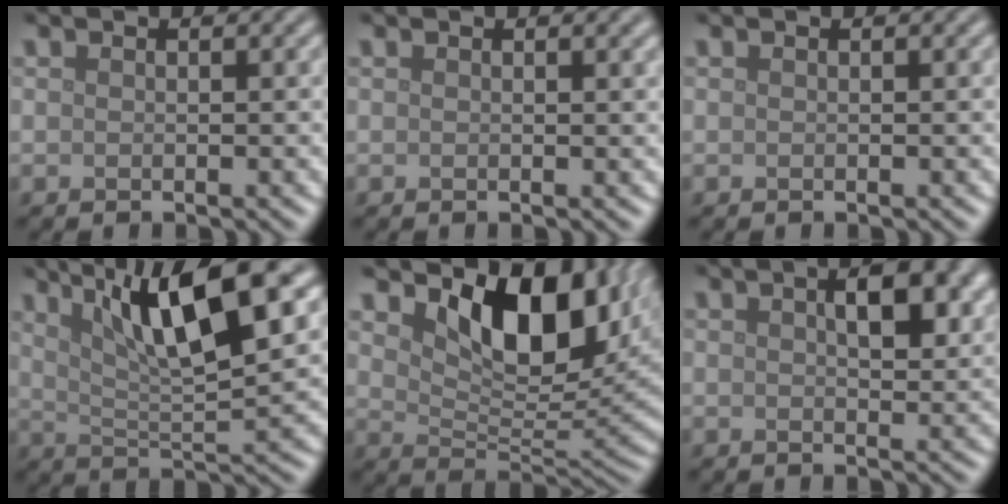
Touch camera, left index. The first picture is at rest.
{"total": 1.1, "force": [0.6, 0.3, 0.8], "torque": [-0.006, 0.005, 0.009]}
{"total": 0.0}
{"total": 9.9, "force": [4.8, 2.3, 8.3], "torque": [-0.128, 0.007, 0.083]}
{"total": 9.2, "force": [3.9, 4.8, 6.8], "torque": [-0.102, -0.016, 0.066]}
{"total": 4.4, "force": [1.4, 1.9, 3.7], "torque": [-0.054, 0.005, 0.023]}